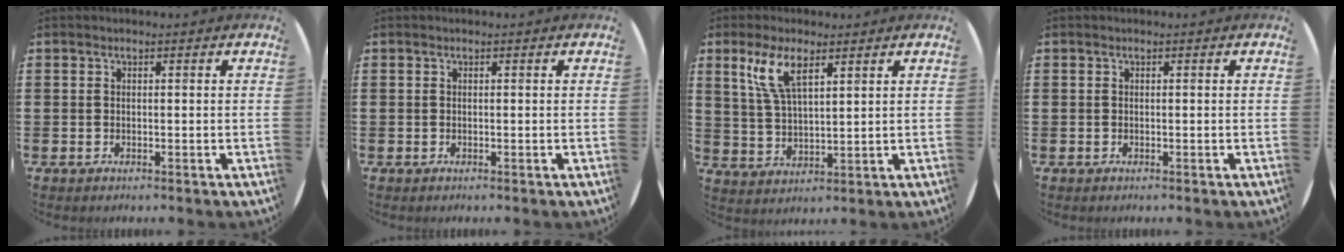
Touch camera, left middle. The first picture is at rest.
{"total": 0.0}
{"total": 6.6, "force": [4.1, 2.0, 4.7], "torque": [-0.098, 0.003, 0.070]}
{"total": 0.0}